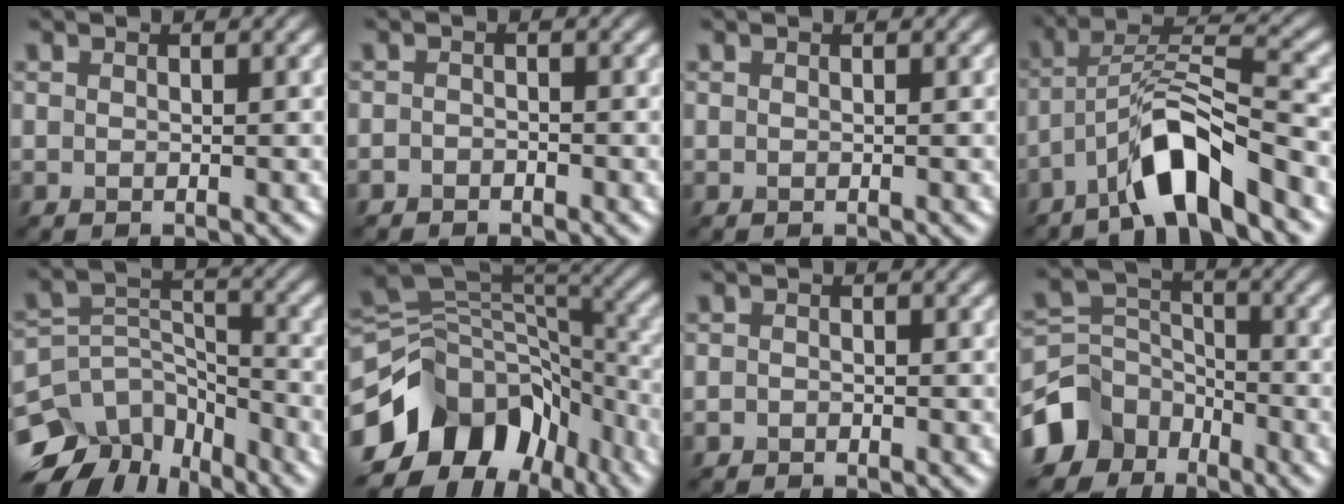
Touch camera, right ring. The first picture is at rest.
{"total": 0.8, "force": [-0.7, 0.5, 0.1], "torque": [0.000, 0.004, -0.013]}
{"total": 0.0}
{"total": 7.3, "force": [-4.5, 1.5, 5.5], "torque": [-0.101, 0.018, -0.085]}
{"total": 11.1, "force": [-7.9, 6.6, 4.2], "torque": [-0.077, 0.017, -0.123]}
{"total": 12.3, "force": [-5.5, 8.4, 7.1], "torque": [-0.139, 0.015, -0.103]}
{"total": 0.5, "force": [-0.5, 0.3, 0.0], "torque": [0.002, 0.001, -0.010]}
{"total": 6.5, "force": [-4.1, 4.7, 1.9], "torque": [-0.035, -0.001, -0.089]}